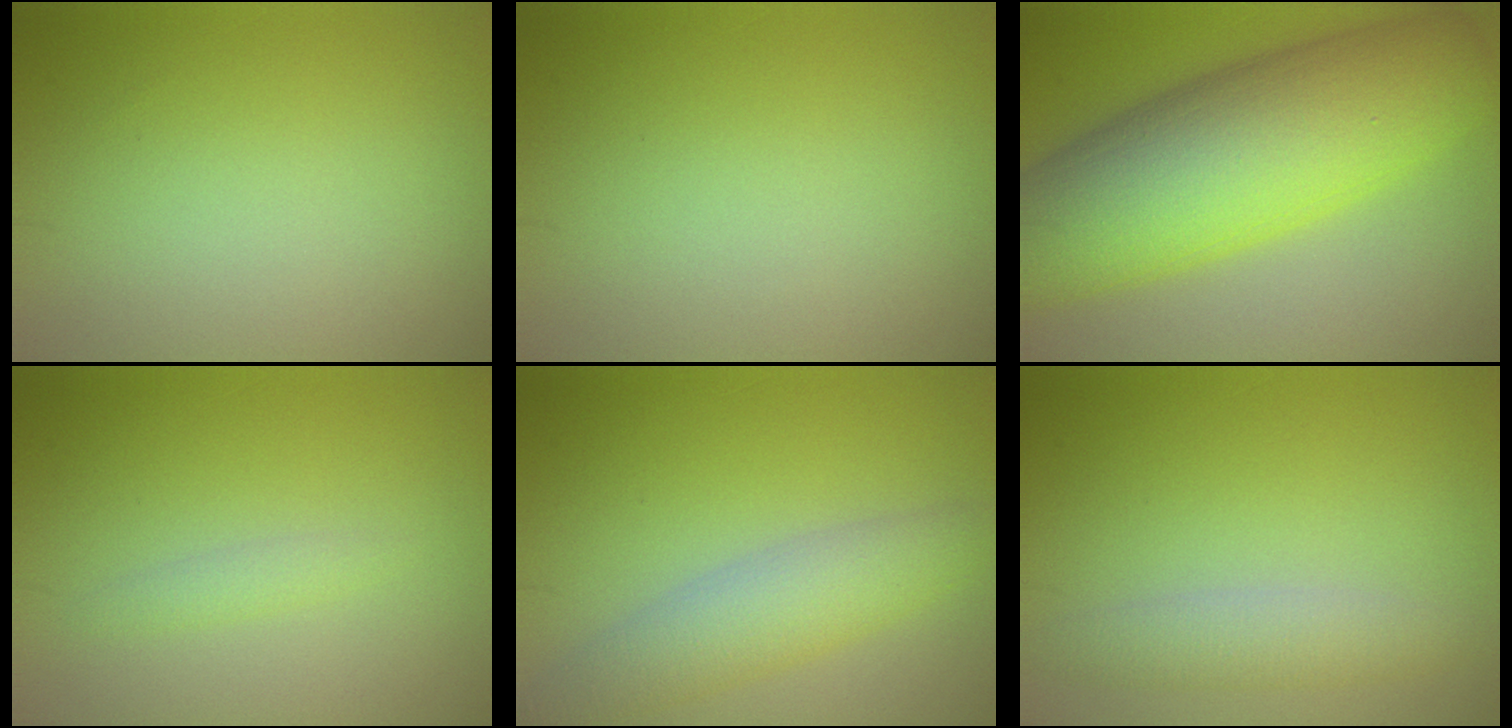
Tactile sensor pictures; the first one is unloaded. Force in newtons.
{"total": 0.0}
{"total": 13.4, "press": 13.4, "slide": 0.1}
{"total": 1.1, "press": 1.1, "slide": 0.1}
{"total": 4.4, "press": 4.4, "slide": 0.4}
{"total": 2.8, "press": 2.8, "slide": 0.0}